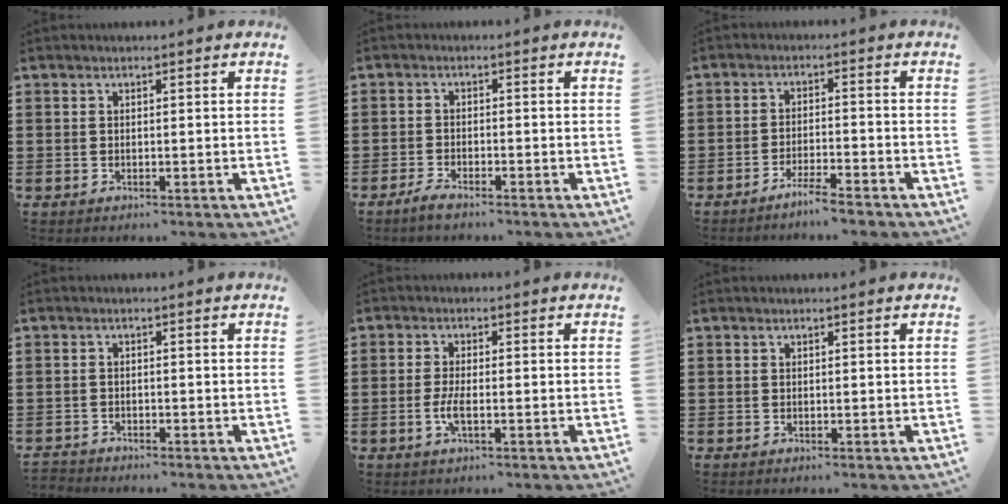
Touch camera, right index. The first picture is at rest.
{"total": 2.0, "force": [-1.9, 0.3, 0.7], "torque": [-0.029, -0.001, -0.042]}
{"total": 3.7, "force": [-3.4, -0.1, 1.4], "torque": [-0.032, -0.002, -0.067]}
{"total": 1.7, "force": [-1.7, 0.1, -0.3], "torque": [-0.001, 0.003, -0.037]}
{"total": 3.1, "force": [-1.1, 0.7, 2.9], "torque": [-0.064, -0.005, -0.024]}
{"total": 0.0}